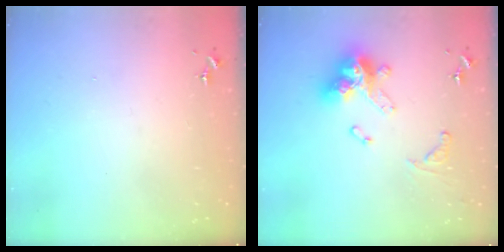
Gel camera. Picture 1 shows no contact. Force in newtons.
{"total": 17.3, "press": 17.2, "slide": 1.6}